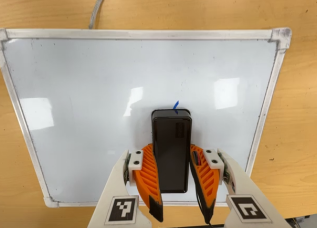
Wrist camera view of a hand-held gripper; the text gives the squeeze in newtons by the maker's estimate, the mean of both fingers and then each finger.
{"total": 10.8, "left": 10.2, "right": 11.4}